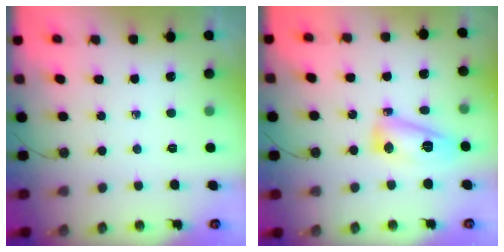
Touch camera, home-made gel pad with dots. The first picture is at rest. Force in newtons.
{"total": 11.5, "press": 11.4, "slide": 1.4}